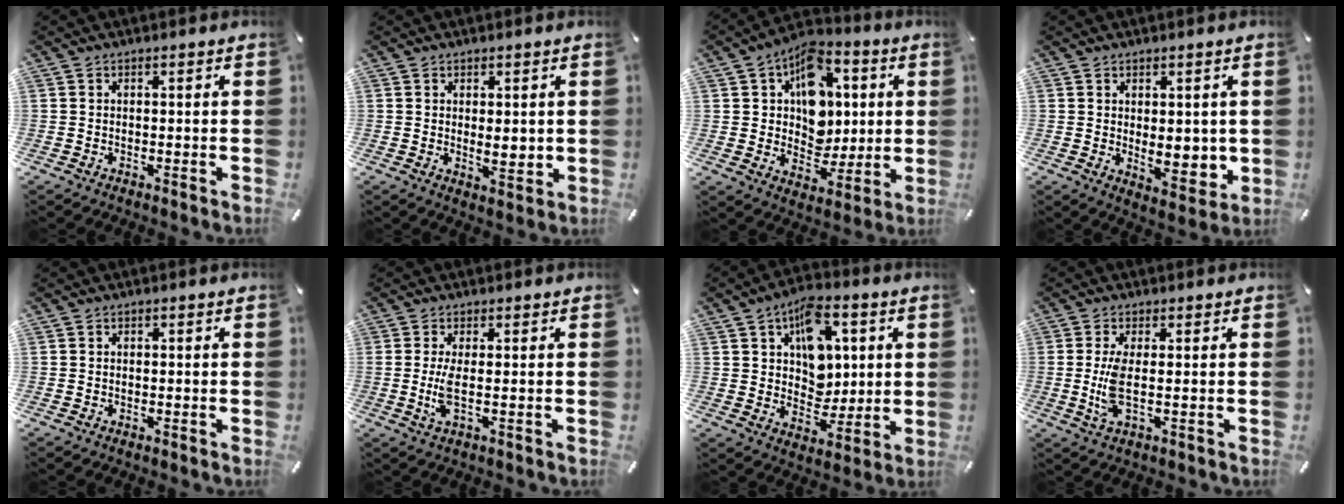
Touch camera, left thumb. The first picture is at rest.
{"total": 3.6, "force": [1.1, 1.8, 2.9], "torque": [-0.043, -0.005, 0.017]}
{"total": 14.2, "force": [3.6, 11.4, 7.7], "torque": [-0.105, -0.021, 0.070]}
{"total": 6.2, "force": [1.2, 4.1, 4.4], "torque": [-0.040, -0.009, 0.024]}
{"total": 0.0}
{"total": 5.0, "force": [0.0, 0.9, 4.9], "torque": [-0.108, -0.016, -0.004]}
{"total": 12.1, "force": [4.7, 9.0, 6.6], "torque": [-0.094, -0.019, 0.088]}
{"total": 6.2, "force": [0.0, 1.5, 6.1], "torque": [-0.136, -0.019, -0.004]}